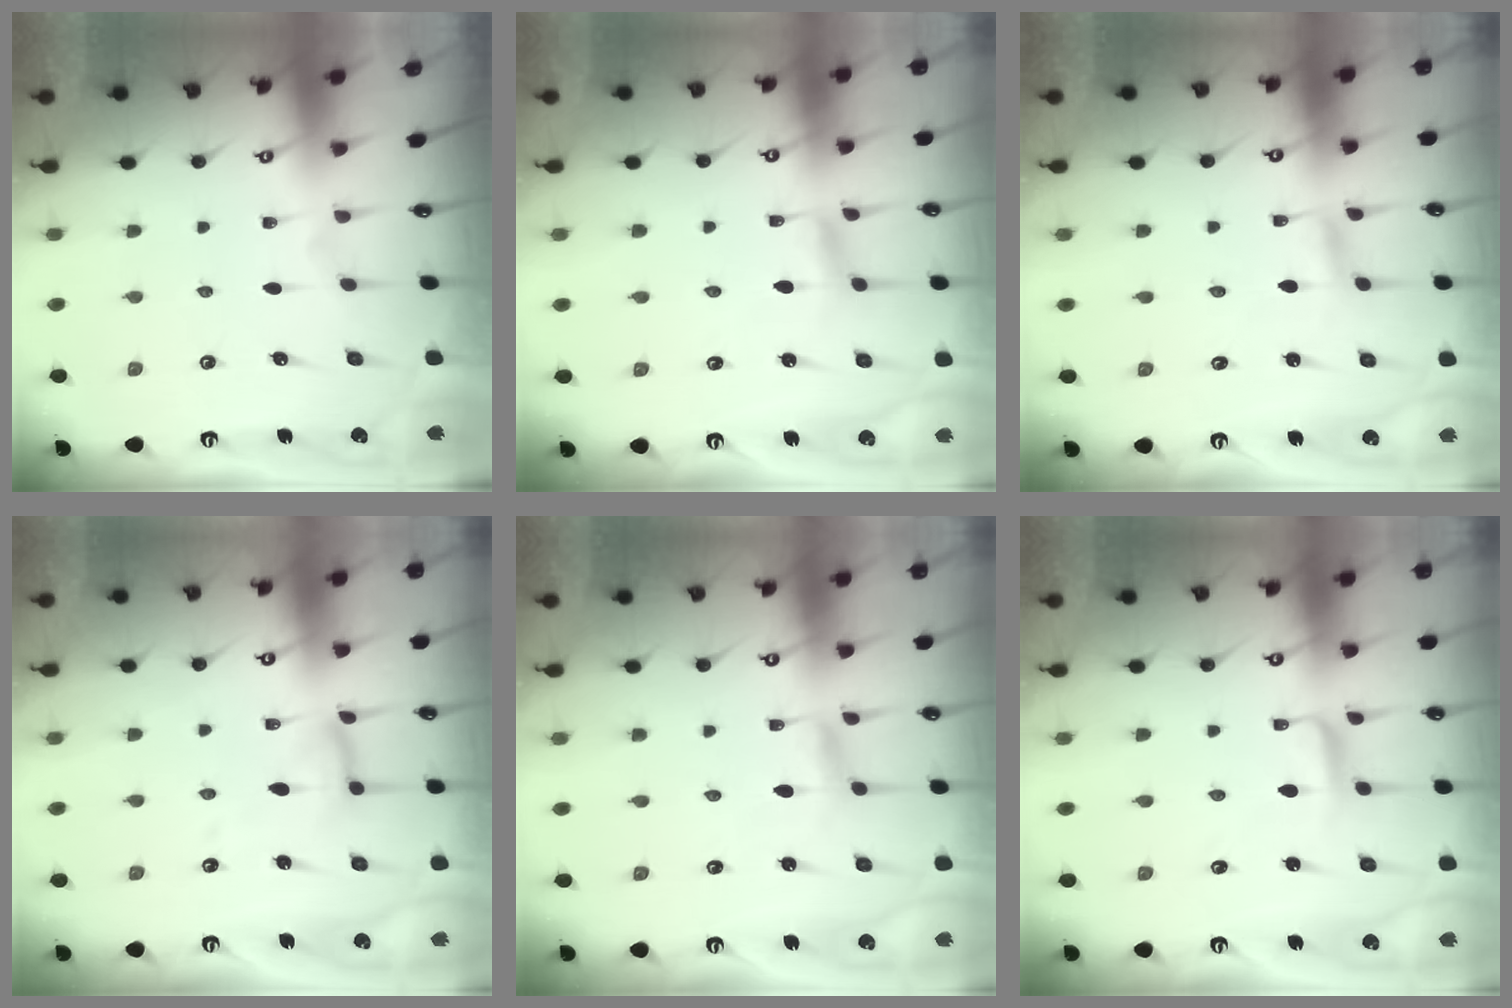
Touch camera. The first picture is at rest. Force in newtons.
{"total": 2.5, "press": 2.5, "slide": 0.2}
{"total": 2.5, "press": 2.5, "slide": 0.2}
{"total": 10.2, "press": 10.1, "slide": 0.8}
{"total": 2.7, "press": 2.7, "slide": 0.2}
{"total": 3.3, "press": 3.3, "slide": 0.2}